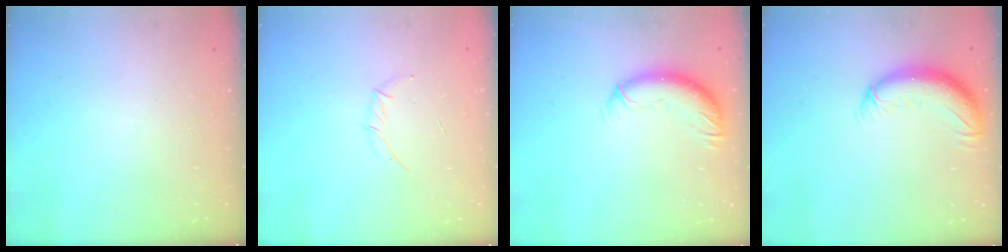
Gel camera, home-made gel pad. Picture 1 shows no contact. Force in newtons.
{"total": 3.7, "press": 3.6, "slide": 0.9}
{"total": 10.7, "press": 10.6, "slide": 1.7}
{"total": 11.4, "press": 11.0, "slide": 2.6}